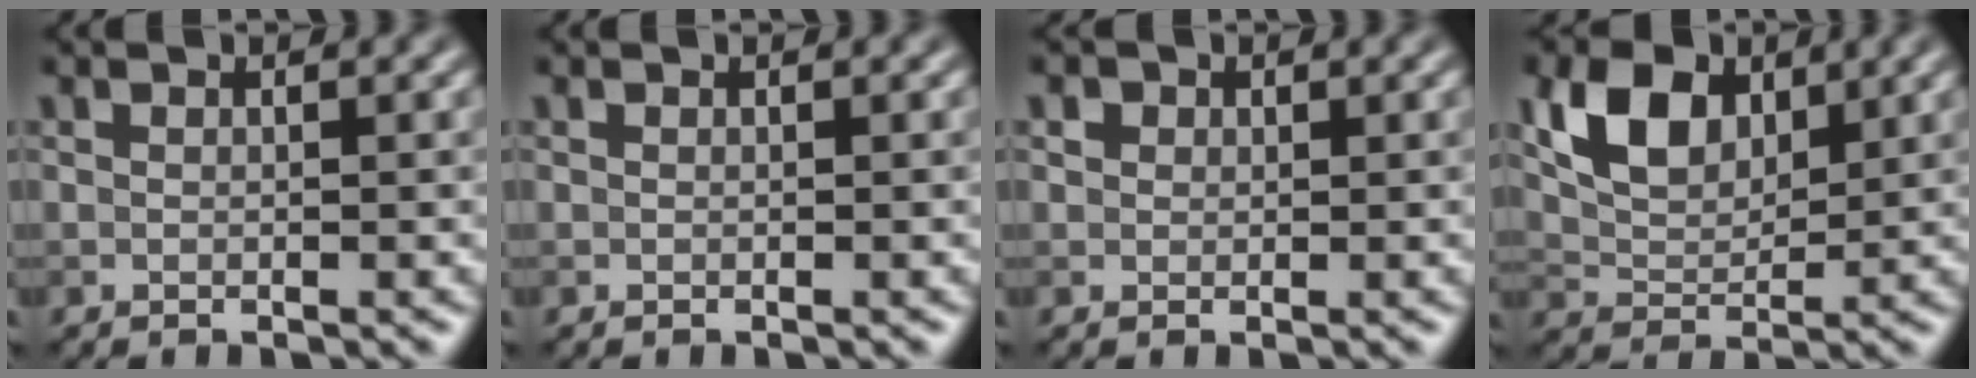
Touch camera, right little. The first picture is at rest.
{"total": 0.0}
{"total": 1.5, "force": [0.8, 1.1, 0.5], "torque": [-0.008, 0.000, 0.006]}
{"total": 5.6, "force": [2.7, 3.5, 3.3], "torque": [-0.070, -0.001, 0.051]}